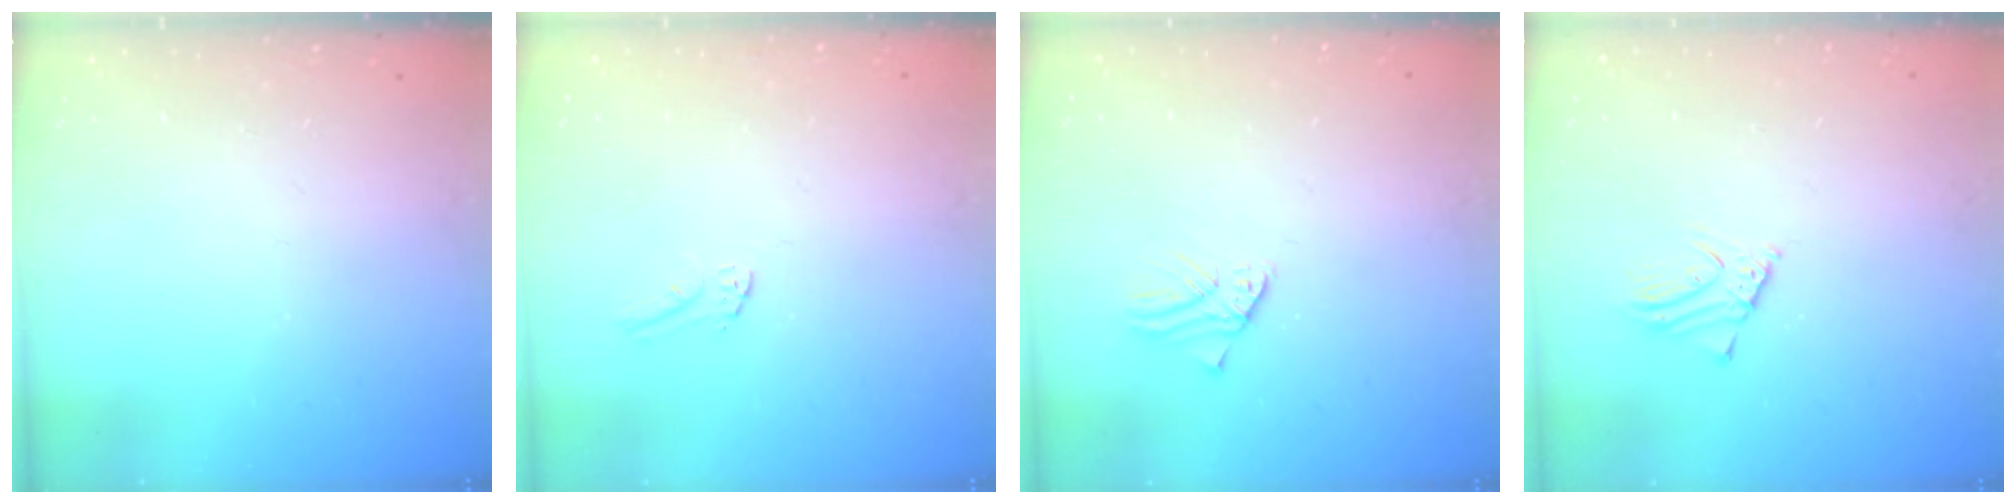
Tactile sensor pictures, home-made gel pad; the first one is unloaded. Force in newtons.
{"total": 5.2, "press": 5.1, "slide": 0.3}
{"total": 1.1, "press": 1.1, "slide": 0.0}
{"total": 2.4, "press": 2.4, "slide": 0.1}